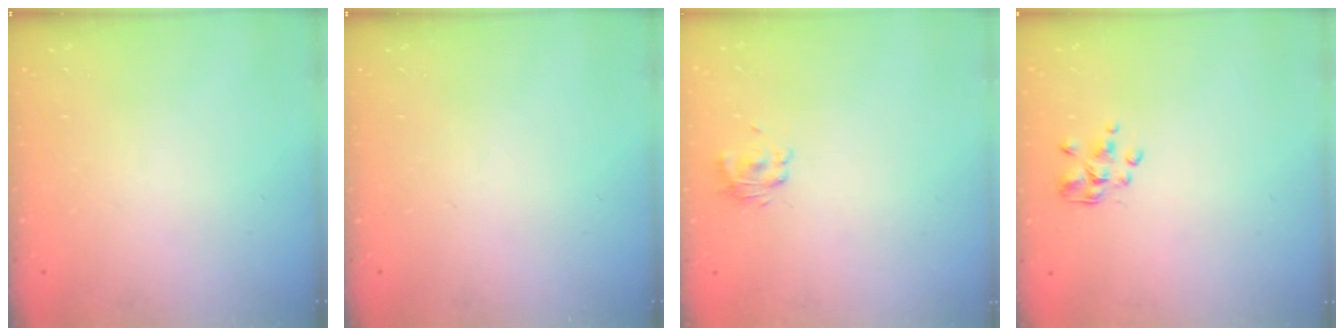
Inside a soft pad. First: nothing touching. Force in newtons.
{"total": 0.0}
{"total": 2.9, "press": 2.8, "slide": 0.7}
{"total": 2.3, "press": 2.1, "slide": 0.7}